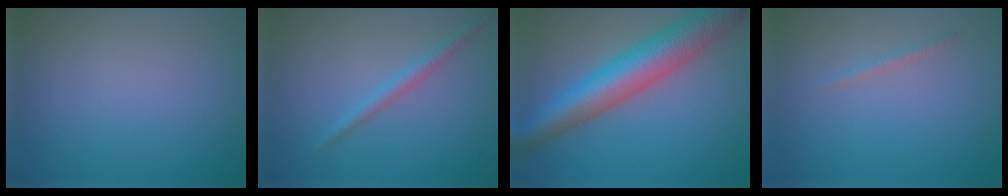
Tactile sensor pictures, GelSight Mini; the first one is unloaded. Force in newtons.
{"total": 1.6, "press": 1.6, "slide": 0.1}
{"total": 9.0, "press": 9.0, "slide": 0.2}
{"total": 0.7, "press": 0.7, "slide": 0.1}